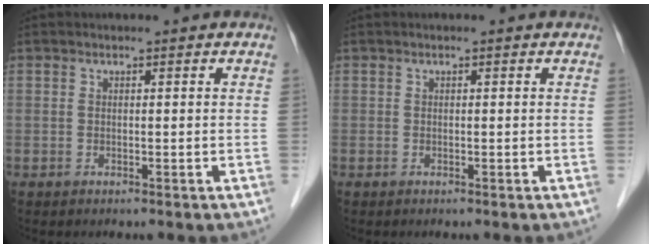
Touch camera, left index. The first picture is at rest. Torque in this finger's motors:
{"motor_torque": [0.00, 0.00, 0.00, 0.00]}